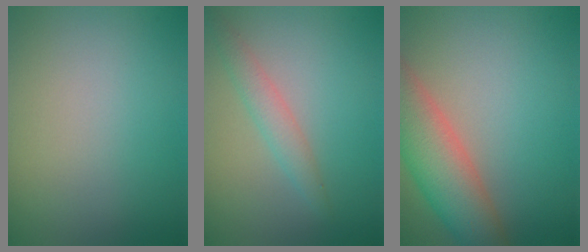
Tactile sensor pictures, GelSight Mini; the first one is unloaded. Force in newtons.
{"total": 2.0, "press": 2.0, "slide": 0.2}
{"total": 7.1, "press": 7.0, "slide": 0.7}